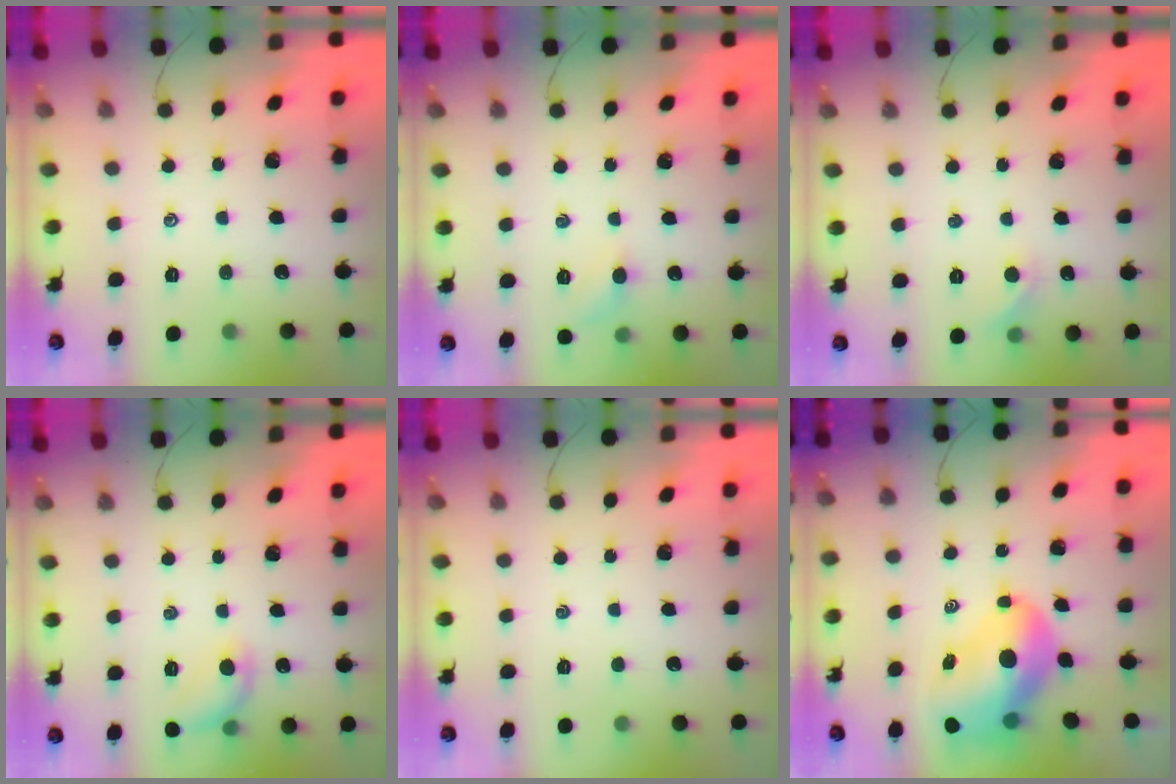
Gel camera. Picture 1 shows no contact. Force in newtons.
{"total": 5.2, "press": 5.0, "slide": 1.1}
{"total": 5.3, "press": 5.1, "slide": 1.3}
{"total": 7.7, "press": 7.6, "slide": 0.4}
{"total": 0.0}
{"total": 13.7, "press": 13.1, "slide": 4.0}